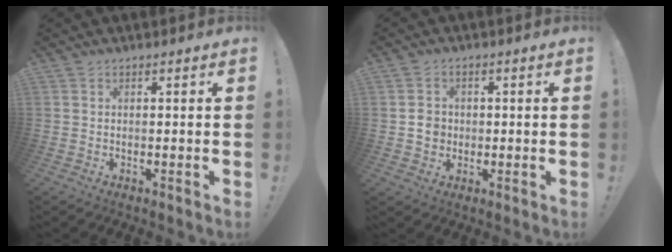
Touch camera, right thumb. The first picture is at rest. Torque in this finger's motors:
{"motor_torque": [-0.14, 0.21, 0.04, 0.01, 0.06]}